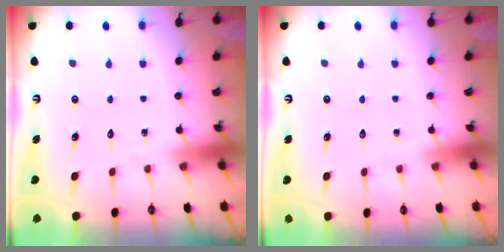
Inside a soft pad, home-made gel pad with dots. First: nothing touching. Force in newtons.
{"total": 0.0}